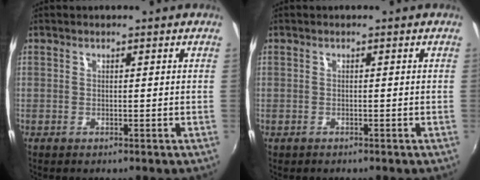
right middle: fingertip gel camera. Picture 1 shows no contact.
{"total": 0.5, "force": [-0.4, 0.3, 0.0], "torque": [-0.003, -0.002, -0.007]}